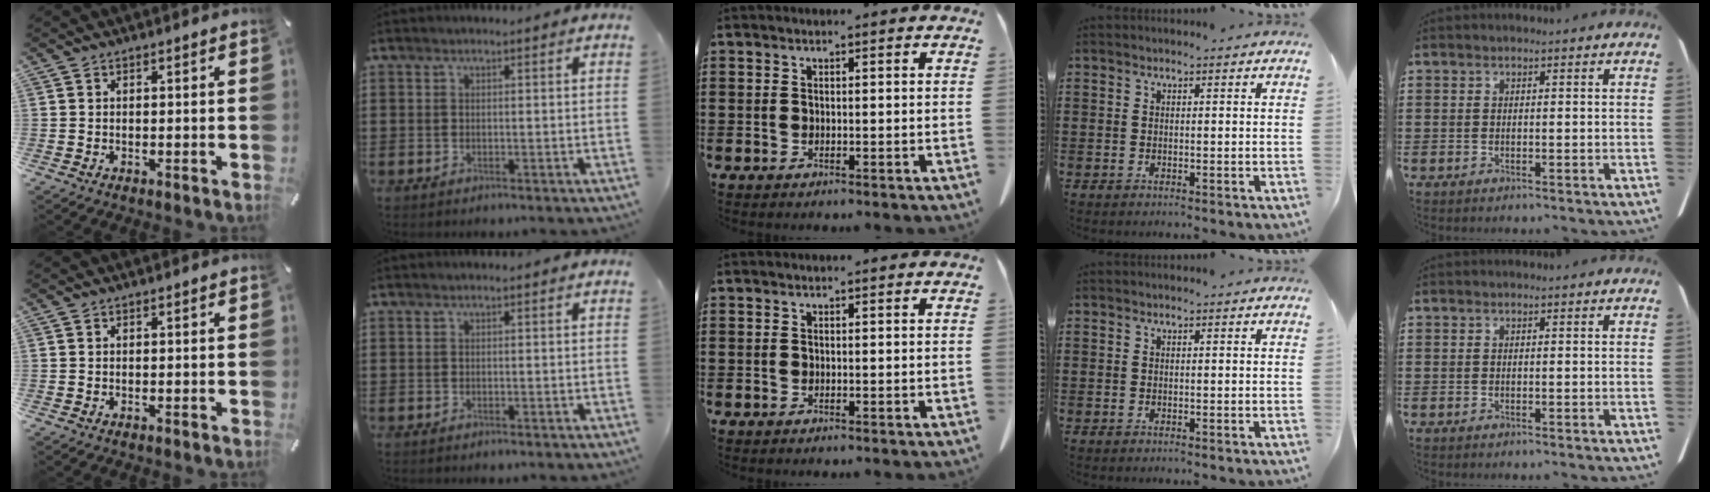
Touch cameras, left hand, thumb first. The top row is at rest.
{}